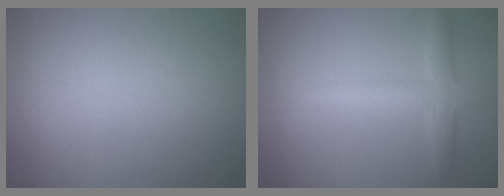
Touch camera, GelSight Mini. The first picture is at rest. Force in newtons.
{"total": 3.1, "press": 3.1, "slide": 0.1}